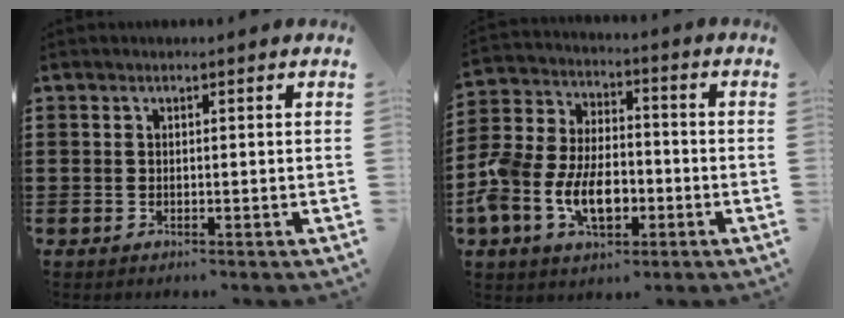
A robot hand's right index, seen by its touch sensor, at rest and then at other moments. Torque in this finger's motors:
{"motor_torque": [2.14, 0.00, 1.05, 0.21]}